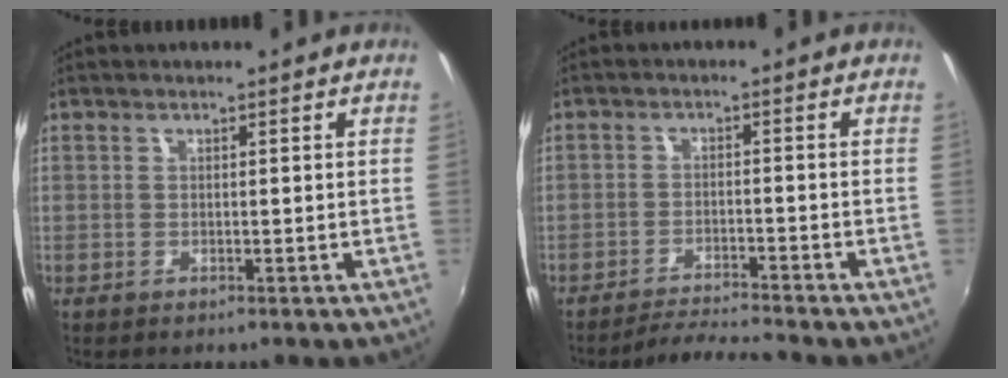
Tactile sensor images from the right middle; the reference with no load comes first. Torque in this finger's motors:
{"motor_torque": [0.72, -1.17, 0.00, 0.04]}